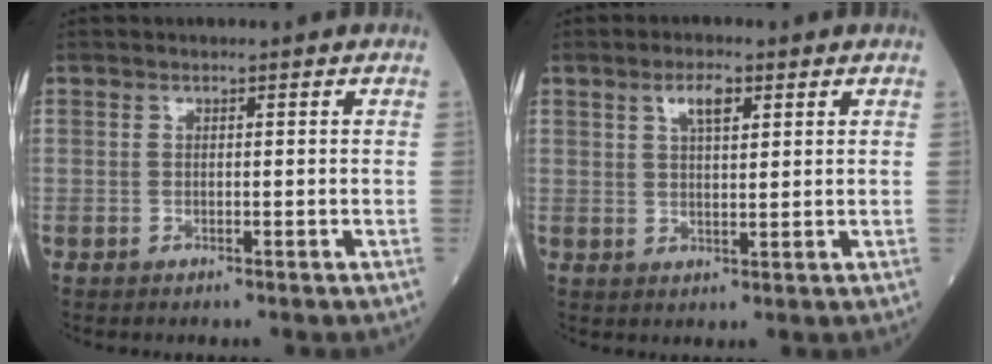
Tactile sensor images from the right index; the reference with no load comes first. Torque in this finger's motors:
{"motor_torque": [0.09, 0.10, 0.05, 0.04]}